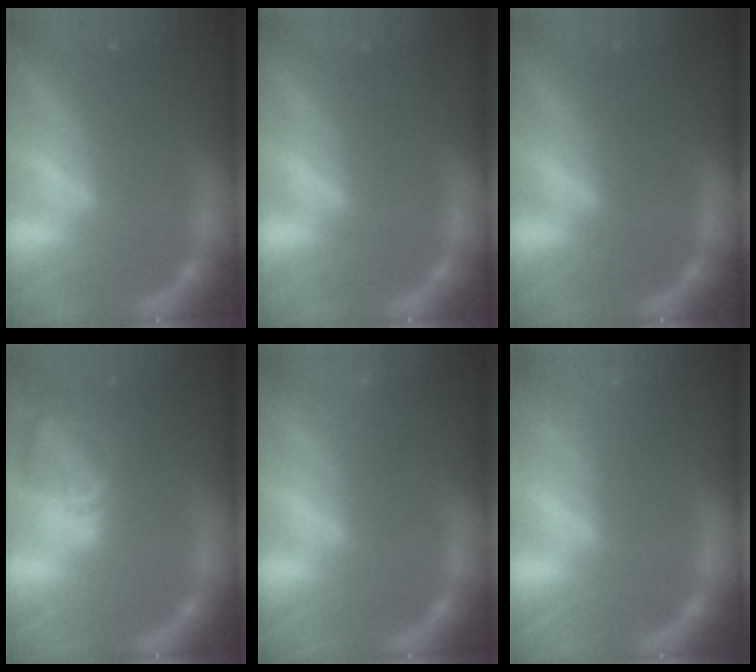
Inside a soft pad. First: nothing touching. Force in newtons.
{"total": 0.0}
{"total": 0.0}
{"total": 6.5}
{"total": 4.0}
{"total": 5.5}